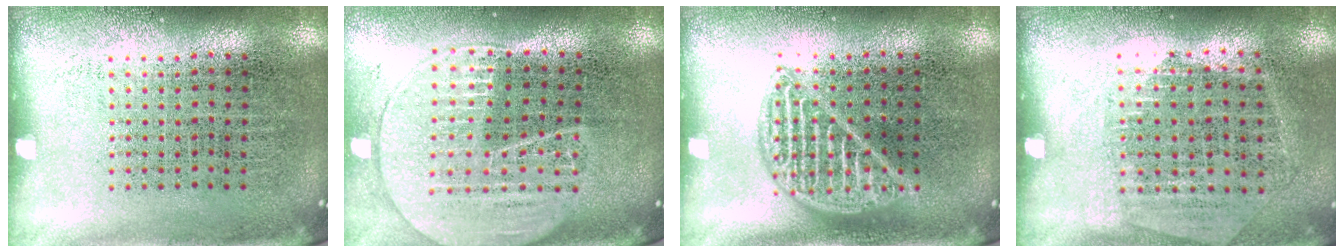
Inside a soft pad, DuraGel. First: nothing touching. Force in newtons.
{"total": 2.0, "press": 1.8, "slide": 0.9}
{"total": 2.2, "press": 2.2, "slide": 0.2}
{"total": 1.3, "press": 1.2, "slide": 0.6}